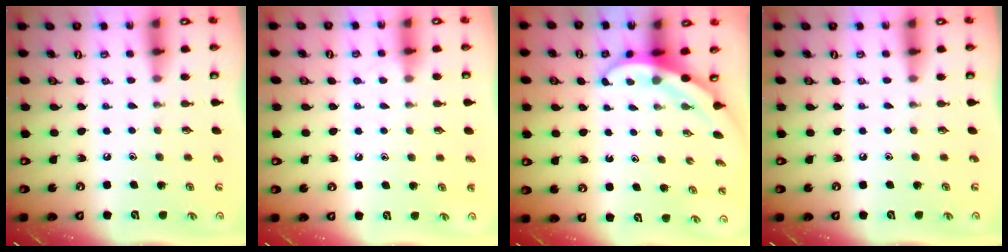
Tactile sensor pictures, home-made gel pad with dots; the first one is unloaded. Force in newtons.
{"total": 2.6, "press": 2.5, "slide": 0.3}
{"total": 3.5, "press": 3.5, "slide": 0.3}
{"total": 0.0}